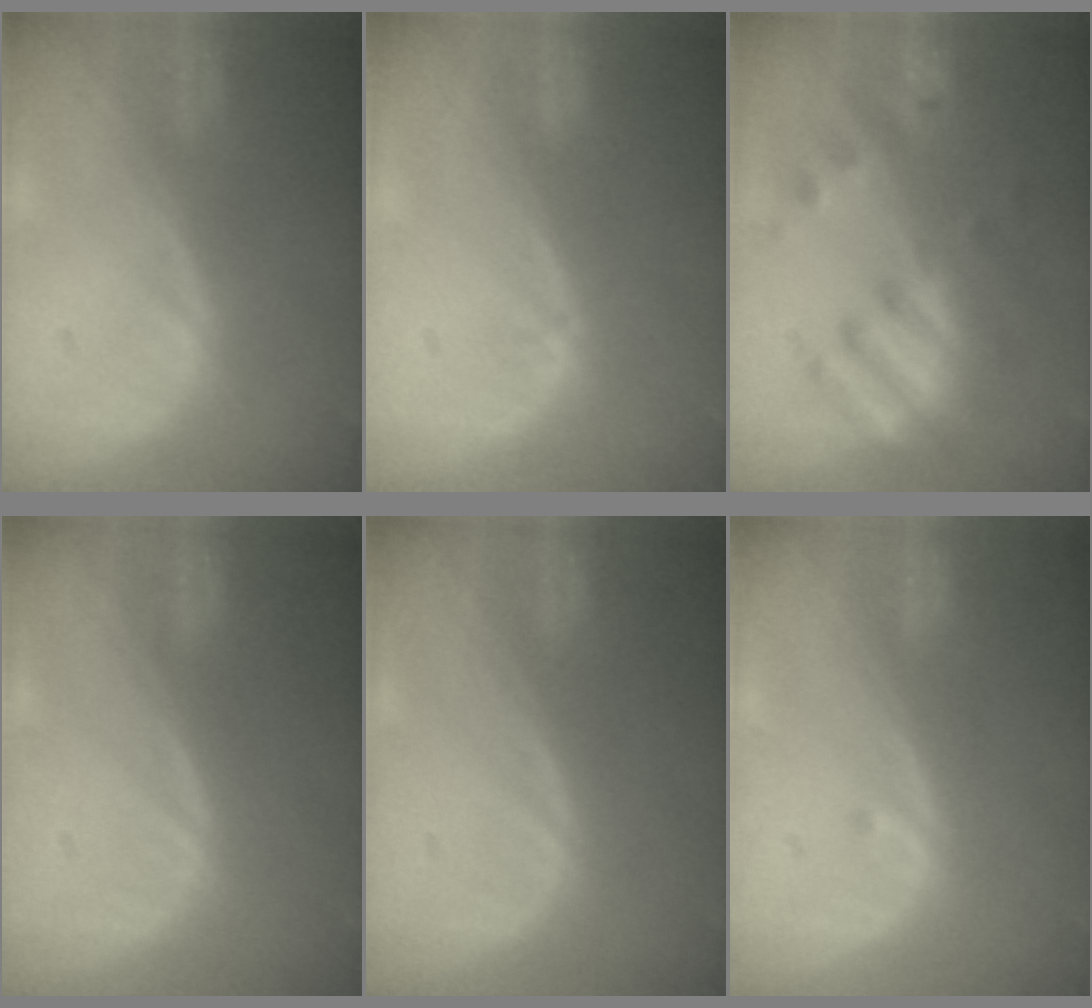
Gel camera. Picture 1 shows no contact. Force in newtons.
{"total": 0.6, "press": 0.4, "slide": 0.3}
{"total": 7.2, "press": 7.2, "slide": 1.1}
{"total": 0.0}
{"total": 0.0}
{"total": 0.5, "press": 0.4, "slide": 0.3}